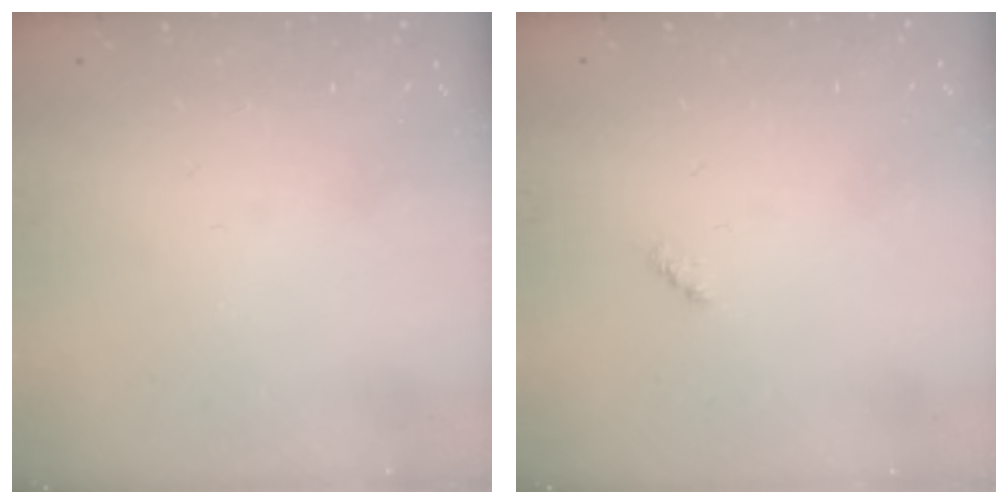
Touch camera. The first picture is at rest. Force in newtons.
{"total": 2.4, "press": 2.4, "slide": 0.5}